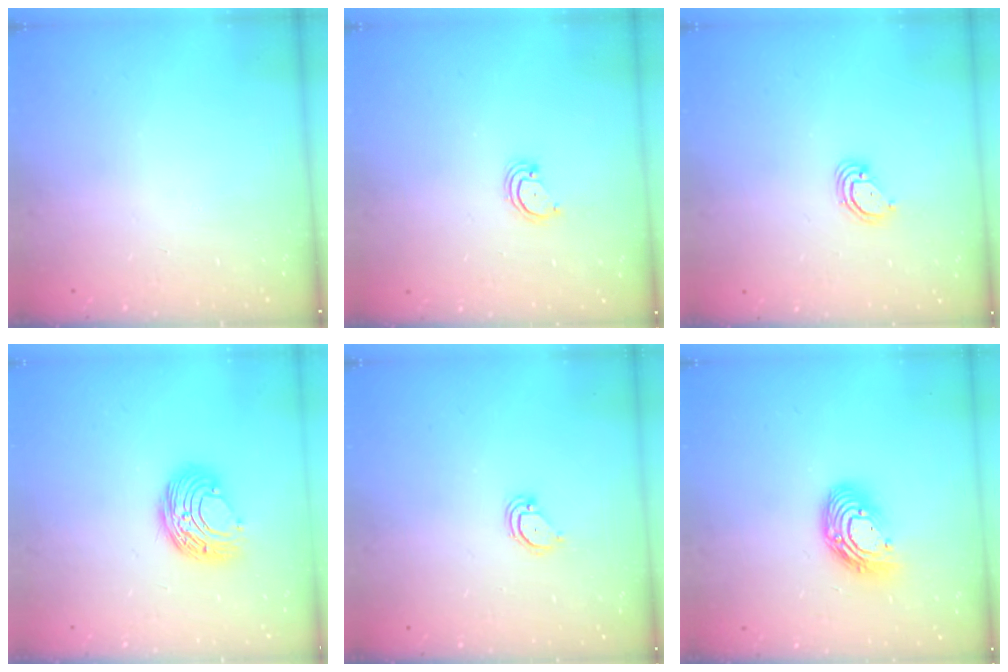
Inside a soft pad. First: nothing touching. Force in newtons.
{"total": 2.5, "press": 2.5, "slide": 0.3}
{"total": 3.2, "press": 3.2, "slide": 0.2}
{"total": 9.0, "press": 9.0, "slide": 0.2}
{"total": 3.3, "press": 3.3, "slide": 0.3}
{"total": 12.7, "press": 12.7, "slide": 1.2}